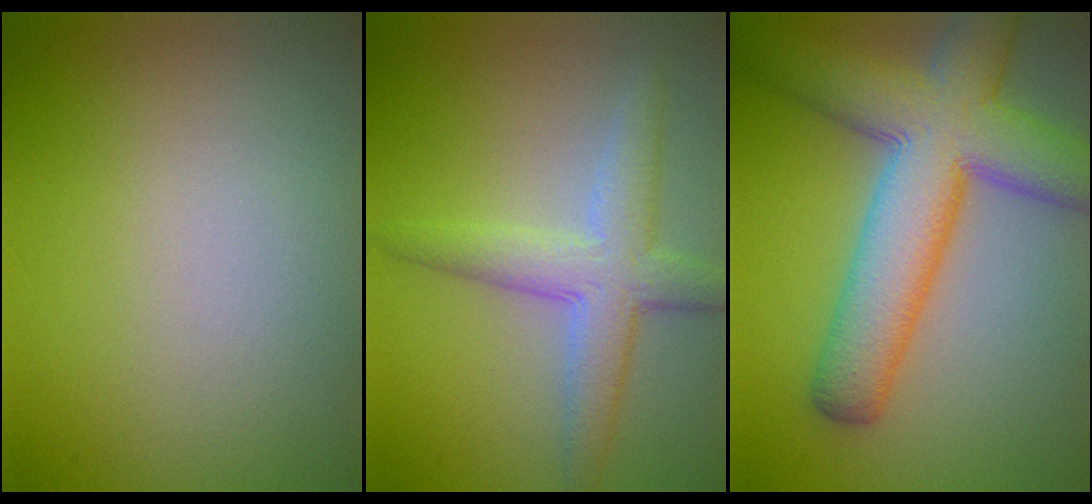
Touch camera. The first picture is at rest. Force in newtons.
{"total": 4.3, "press": 4.3, "slide": 0.2}
{"total": 10.2, "press": 10.2, "slide": 0.5}